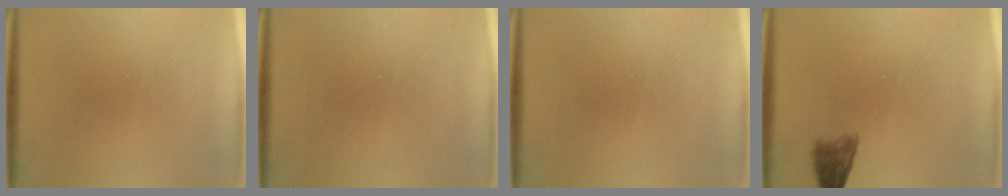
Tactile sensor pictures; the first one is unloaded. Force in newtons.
{"total": 0.0}
{"total": 0.0}
{"total": 3.0}